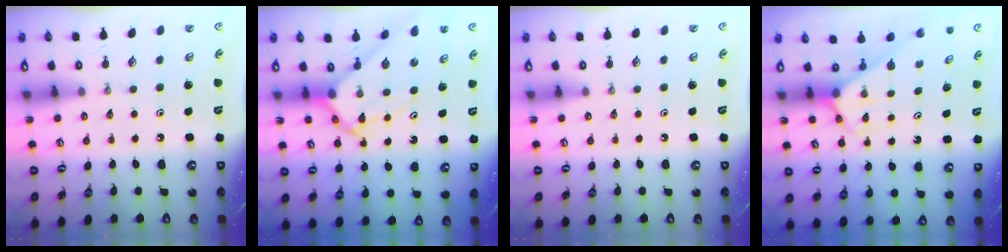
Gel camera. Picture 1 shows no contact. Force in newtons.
{"total": 6.7, "press": 6.7, "slide": 0.6}
{"total": 0.0}
{"total": 3.0, "press": 3.0, "slide": 0.2}